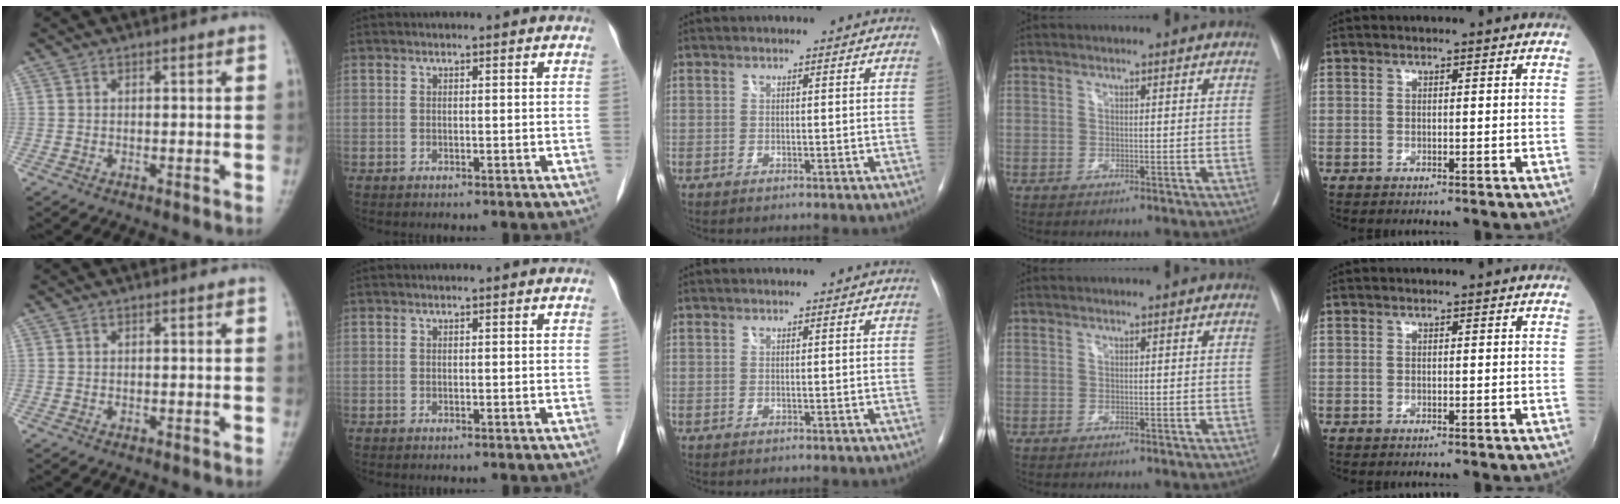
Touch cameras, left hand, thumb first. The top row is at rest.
{}